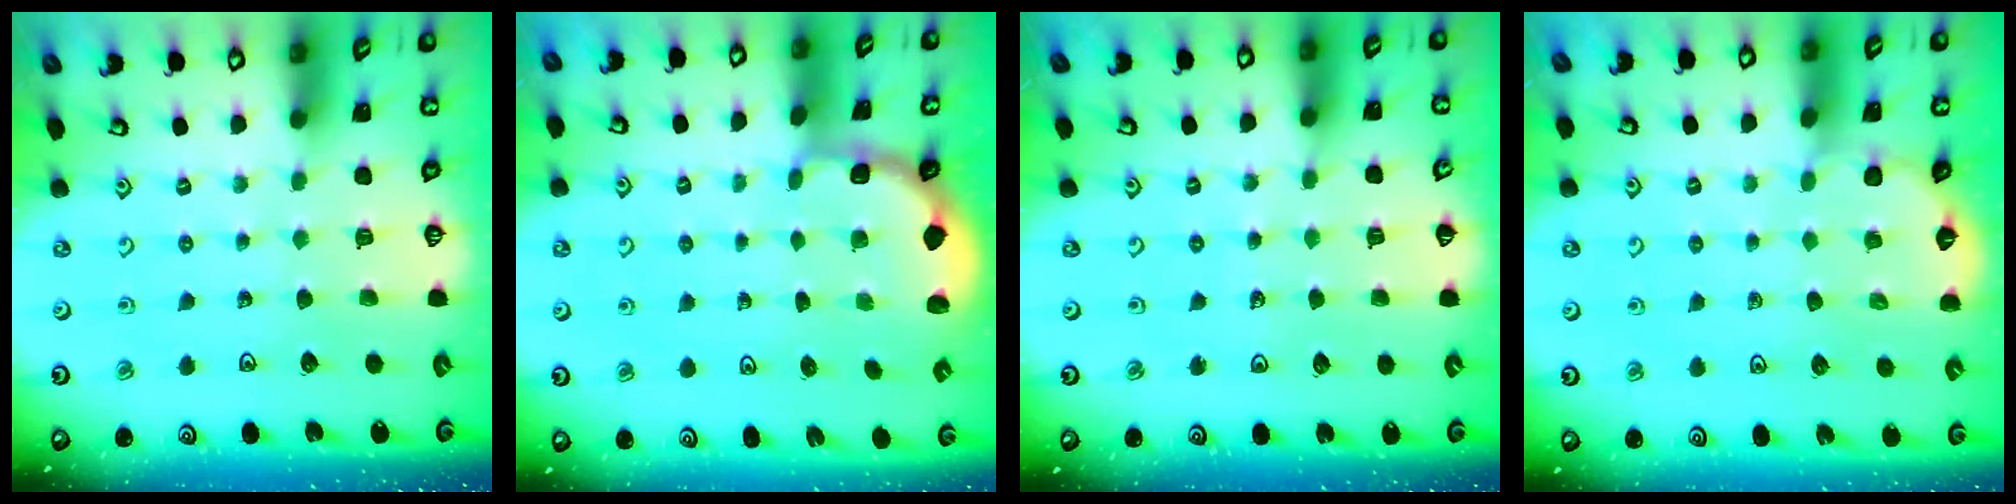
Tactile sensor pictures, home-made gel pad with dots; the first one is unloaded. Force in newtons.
{"total": 1.9, "press": 1.8, "slide": 0.7}
{"total": 3.0, "press": 3.0, "slide": 0.3}
{"total": 3.0, "press": 2.9, "slide": 0.5}